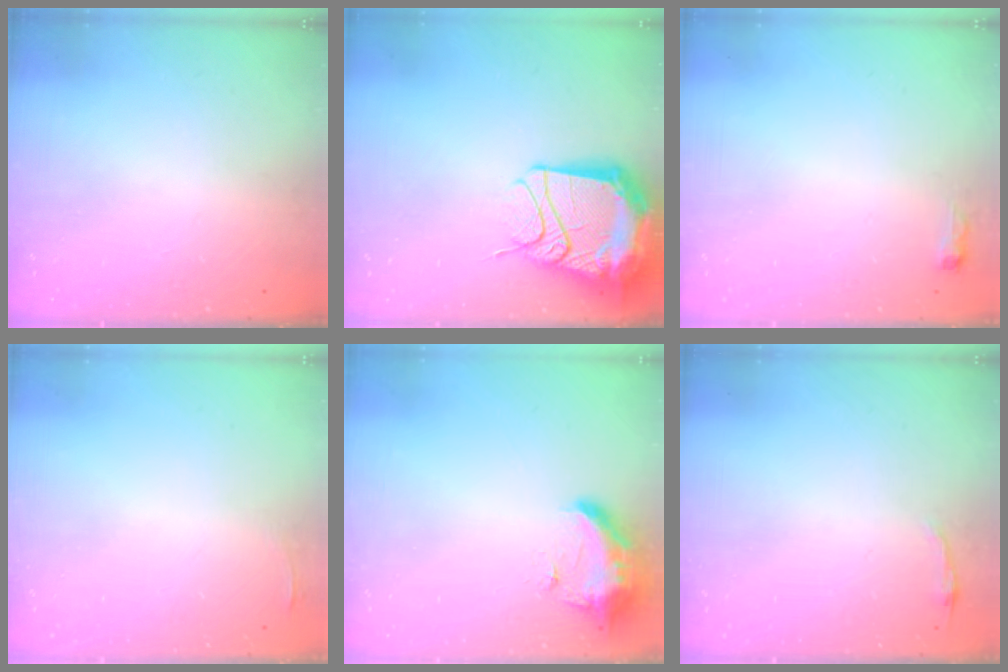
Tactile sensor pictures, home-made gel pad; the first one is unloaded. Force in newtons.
{"total": 24.0, "press": 20.5, "slide": 12.5}
{"total": 9.8, "press": 2.8, "slide": 9.4}
{"total": 3.3, "press": 2.7, "slide": 1.8}
{"total": 15.9, "press": 11.4, "slide": 11.1}
{"total": 2.8, "press": 2.8, "slide": 0.6}